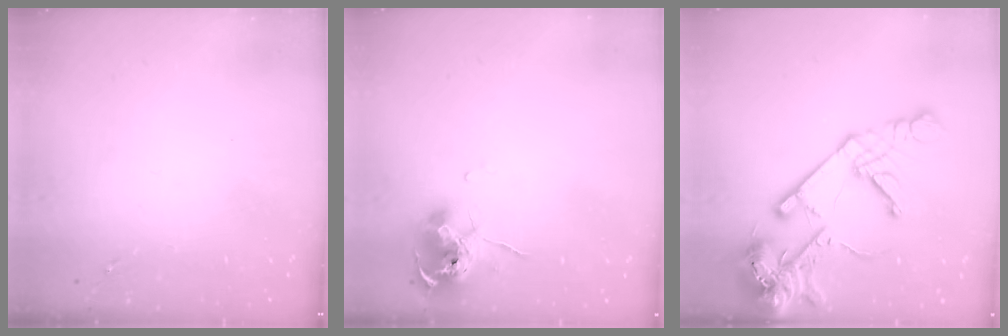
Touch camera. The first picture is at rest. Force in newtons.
{"total": 10.4, "press": 10.3, "slide": 1.2}
{"total": 20.4, "press": 20.2, "slide": 2.9}